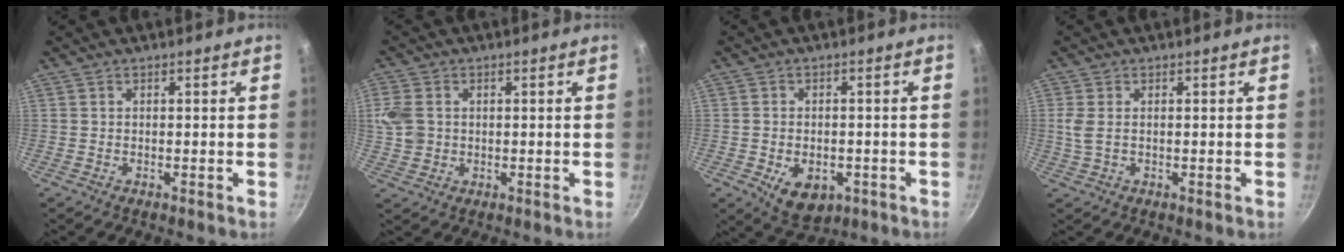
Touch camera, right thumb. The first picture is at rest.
{"total": 6.1, "force": [0.9, 4.8, 3.6], "torque": [-0.076, 0.000, 0.020]}
{"total": 7.7, "force": [-2.7, 5.1, 5.1], "torque": [-0.066, 0.006, -0.029]}
{"total": 2.8, "force": [0.2, 1.5, 2.3], "torque": [-0.071, -0.001, 0.007]}